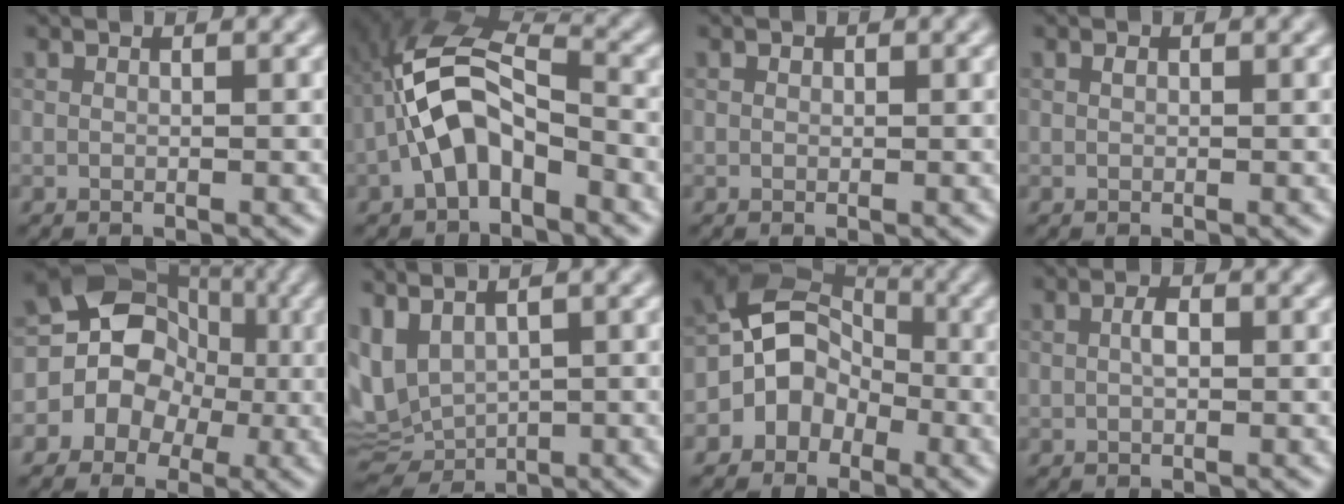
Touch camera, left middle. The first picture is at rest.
{"total": 7.0, "force": [-2.8, 3.4, 5.5], "torque": [-0.113, 0.024, -0.050]}
{"total": 0.0}
{"total": 0.0}
{"total": 6.7, "force": [-0.9, 6.2, 2.4], "torque": [-0.005, 0.021, -0.036]}
{"total": 5.1, "force": [1.6, 2.8, 3.9], "torque": [-0.087, 0.000, 0.055]}
{"total": 6.1, "force": [-2.1, 5.2, 2.4], "torque": [-0.003, 0.020, -0.063]}
{"total": 1.0, "force": [-0.2, 0.4, 0.8], "torque": [-0.023, 0.005, 0.004]}